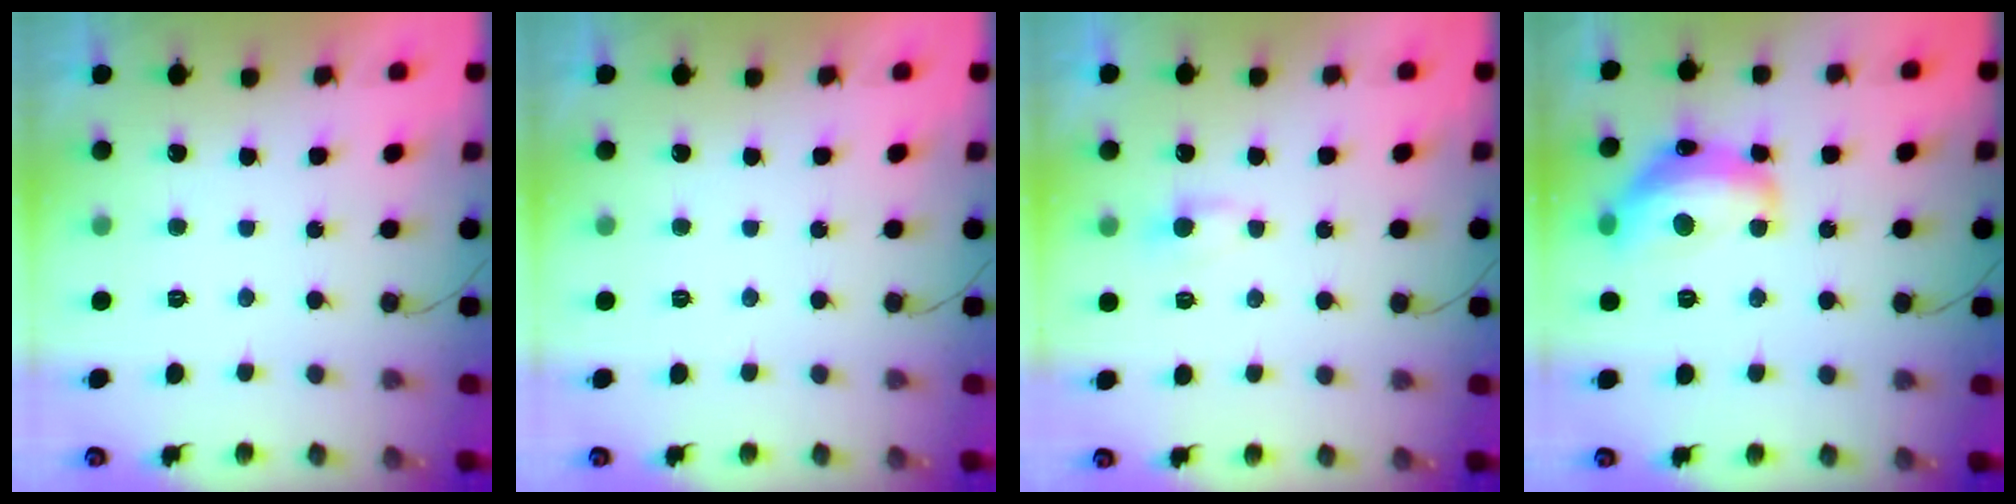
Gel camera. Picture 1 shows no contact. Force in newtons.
{"total": 0.0}
{"total": 3.3, "press": 3.3, "slide": 0.4}
{"total": 16.2, "press": 16.2, "slide": 0.6}